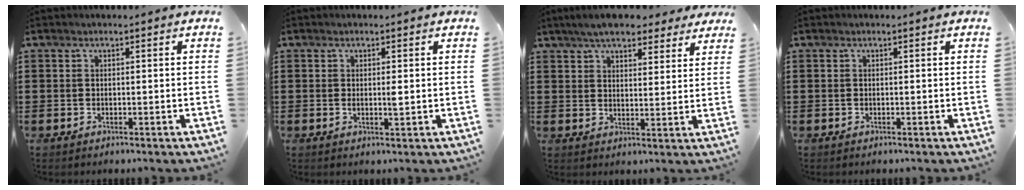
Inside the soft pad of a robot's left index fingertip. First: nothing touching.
{"total": 1.5, "force": [0.1, 0.3, 1.4], "torque": [-0.029, -0.001, 0.002]}
{"total": 6.4, "force": [5.6, 1.8, 2.6], "torque": [-0.061, -0.006, 0.102]}
{"total": 0.0}